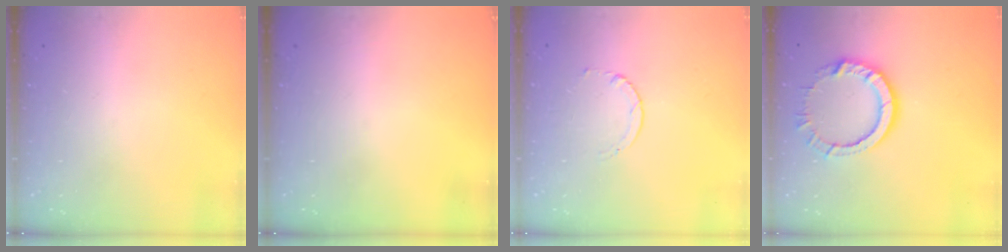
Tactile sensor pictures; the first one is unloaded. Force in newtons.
{"total": 0.0}
{"total": 1.7, "press": 1.7, "slide": 0.2}
{"total": 9.8, "press": 9.8, "slide": 0.4}